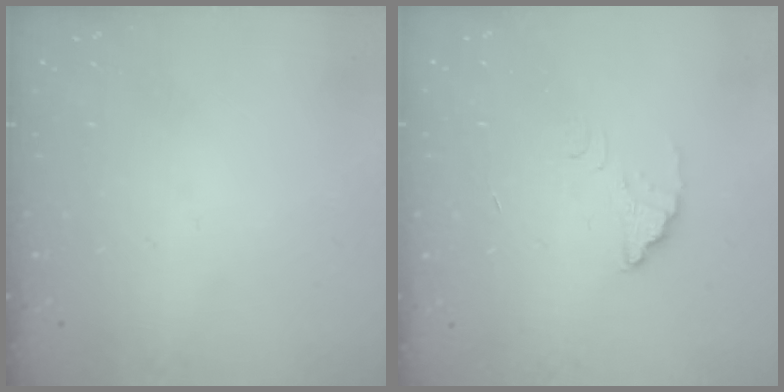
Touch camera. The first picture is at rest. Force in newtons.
{"total": 2.6, "press": 2.6, "slide": 0.1}